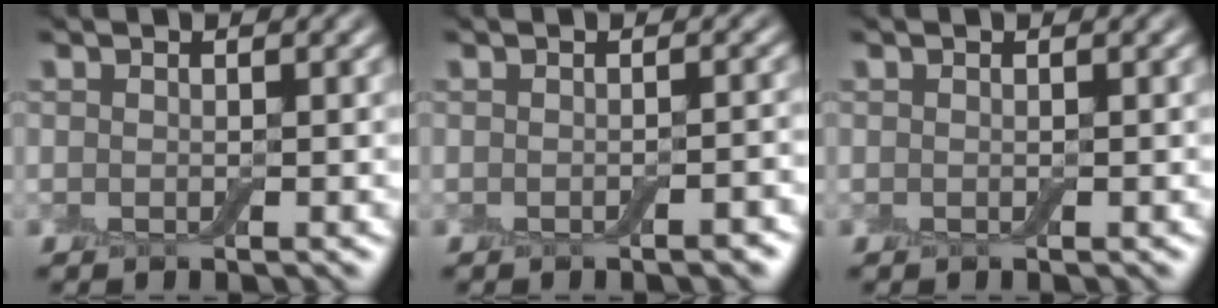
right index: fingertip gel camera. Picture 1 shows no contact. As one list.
[{"total": 1.3, "force": [-0.6, 0.3, 1.0], "torque": [-0.011, 0.002, -0.008]}, {"total": 0.0}]